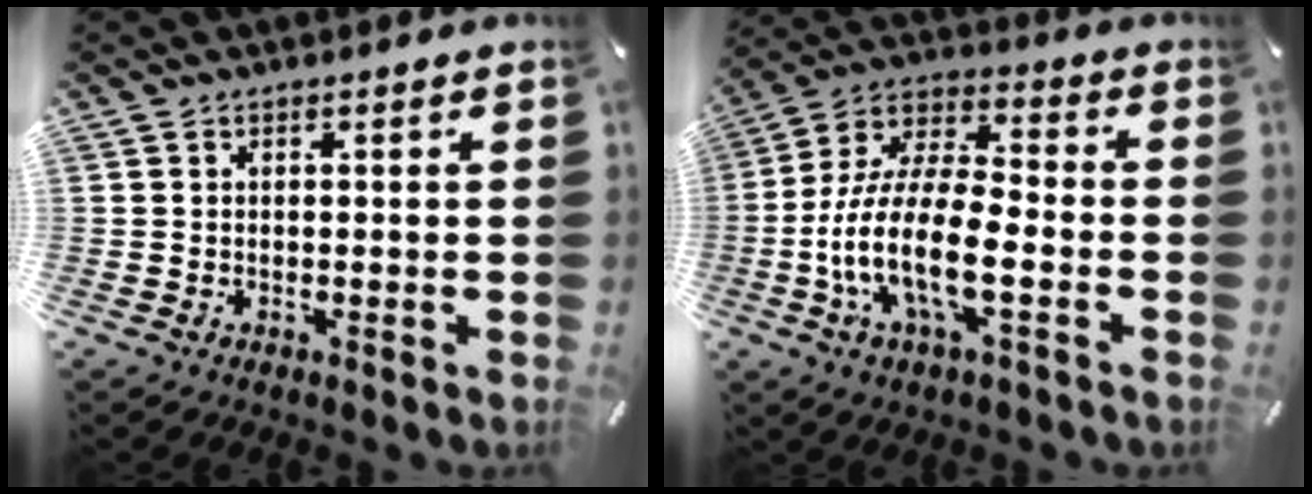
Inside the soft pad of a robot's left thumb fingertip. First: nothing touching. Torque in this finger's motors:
{"motor_torque": [-0.19, 1.83, 1.60, 1.17, 0.25]}